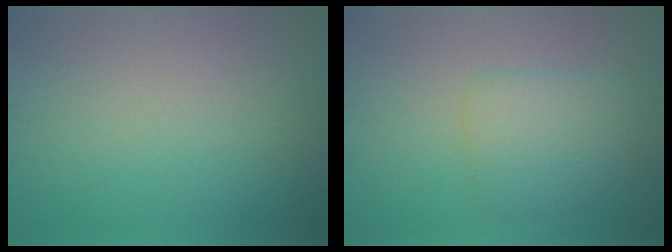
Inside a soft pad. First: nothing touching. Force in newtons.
{"total": 3.5, "press": 3.5, "slide": 0.1}